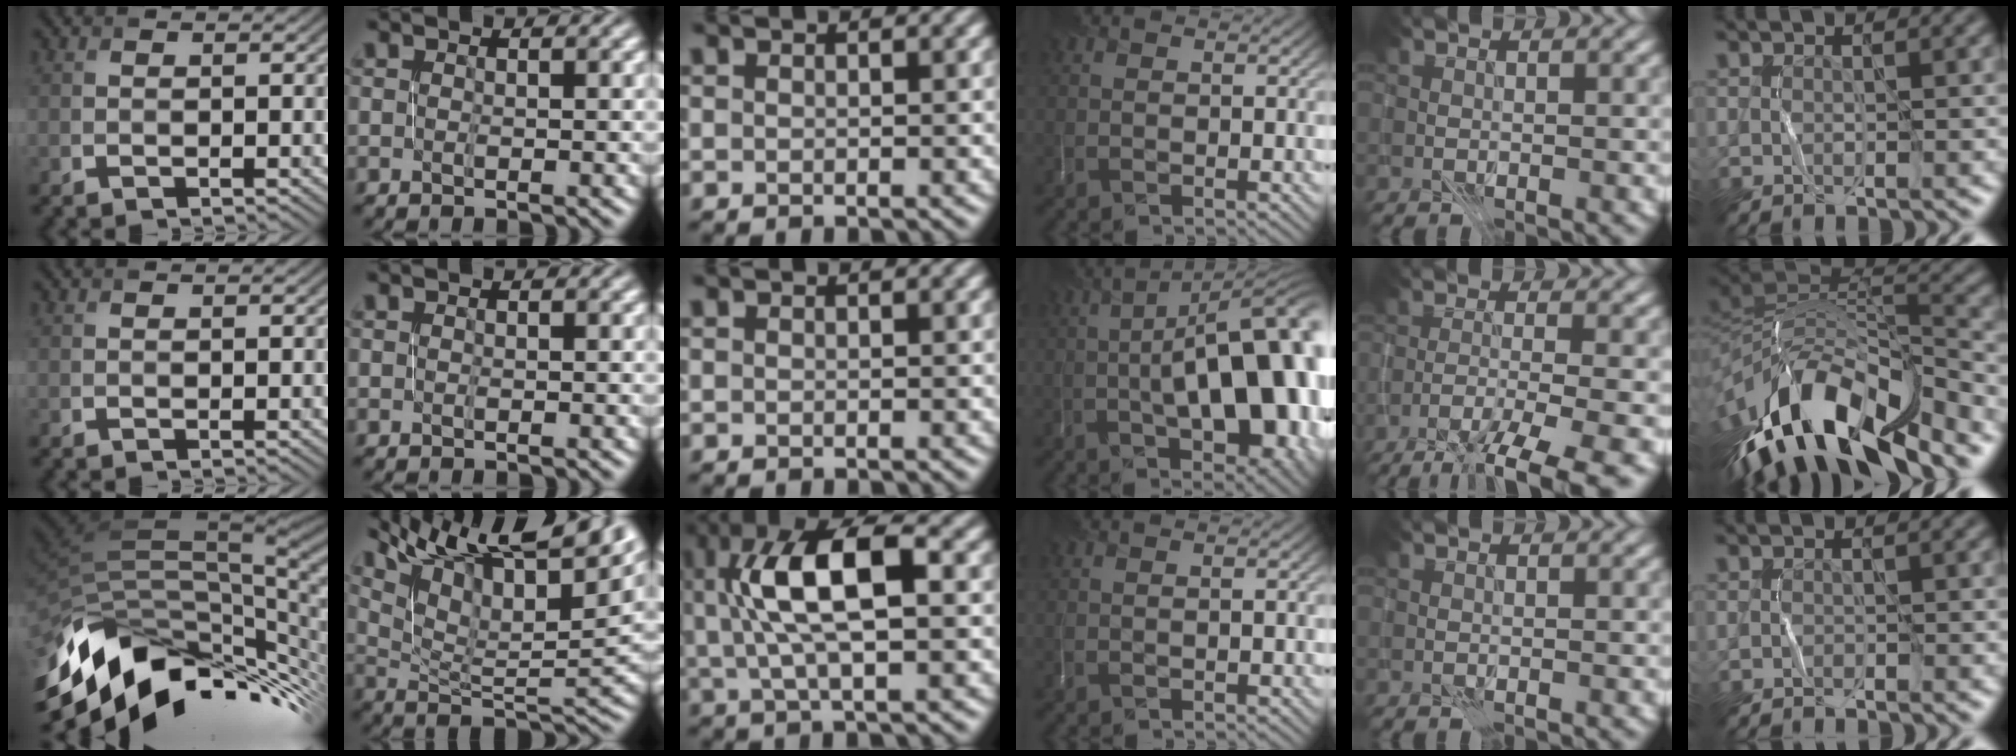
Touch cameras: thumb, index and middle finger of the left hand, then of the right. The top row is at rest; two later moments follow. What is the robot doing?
{"motion": "close", "object": "stapler"}